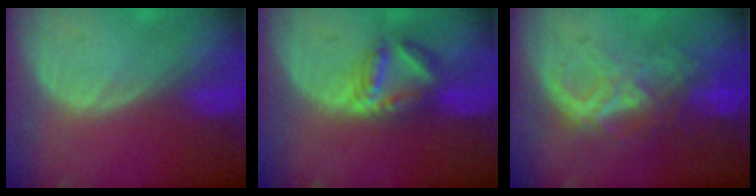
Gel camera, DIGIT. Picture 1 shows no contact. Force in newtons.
{"total": 5.8, "press": 5.7, "slide": 1.2}
{"total": 8.9, "press": 7.7, "slide": 4.5}